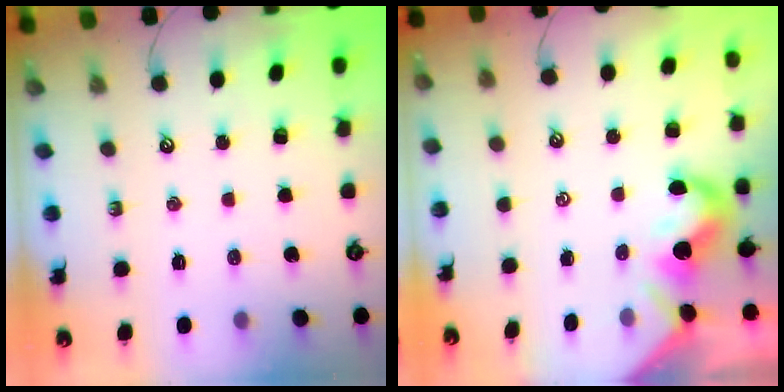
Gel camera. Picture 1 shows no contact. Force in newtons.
{"total": 1.5, "press": 1.3, "slide": 0.8}